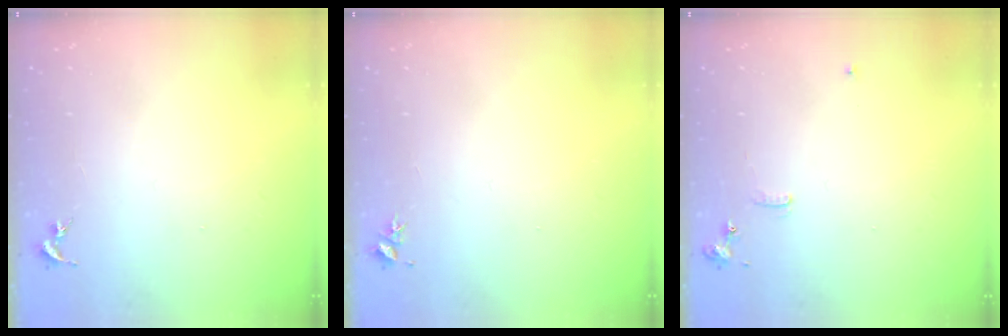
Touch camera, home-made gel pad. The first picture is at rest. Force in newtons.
{"total": 3.0, "press": 3.0, "slide": 0.4}
{"total": 5.7, "press": 5.6, "slide": 0.7}